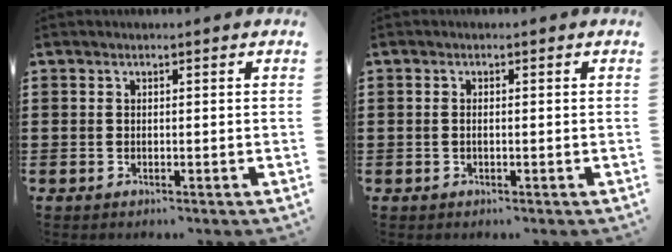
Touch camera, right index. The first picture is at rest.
{"total": 0.6, "force": [-0.1, 0.2, 0.5], "torque": [-0.013, -0.002, -0.002]}